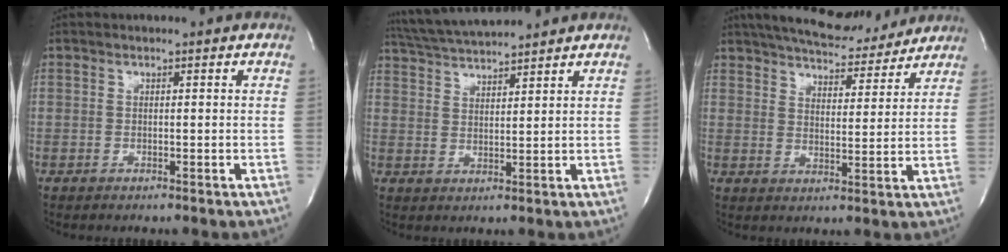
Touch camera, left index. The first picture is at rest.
{"total": 9.1, "force": [8.6, -0.1, 3.0], "torque": [-0.066, 0.027, 0.152]}
{"total": 14.2, "force": [12.7, 3.6, 5.1], "torque": [-0.074, 0.011, 0.179]}